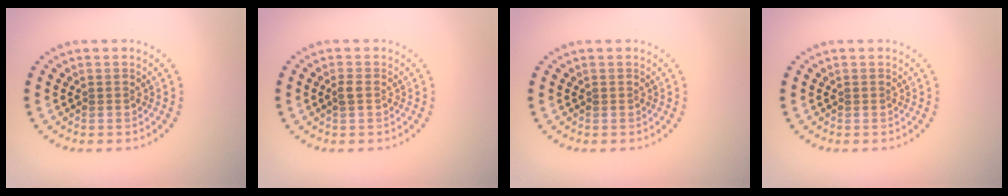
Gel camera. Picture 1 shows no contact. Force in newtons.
{"total": 0.8, "press": 0.8, "slide": 0.2}
{"total": 0.0}
{"total": 0.0}